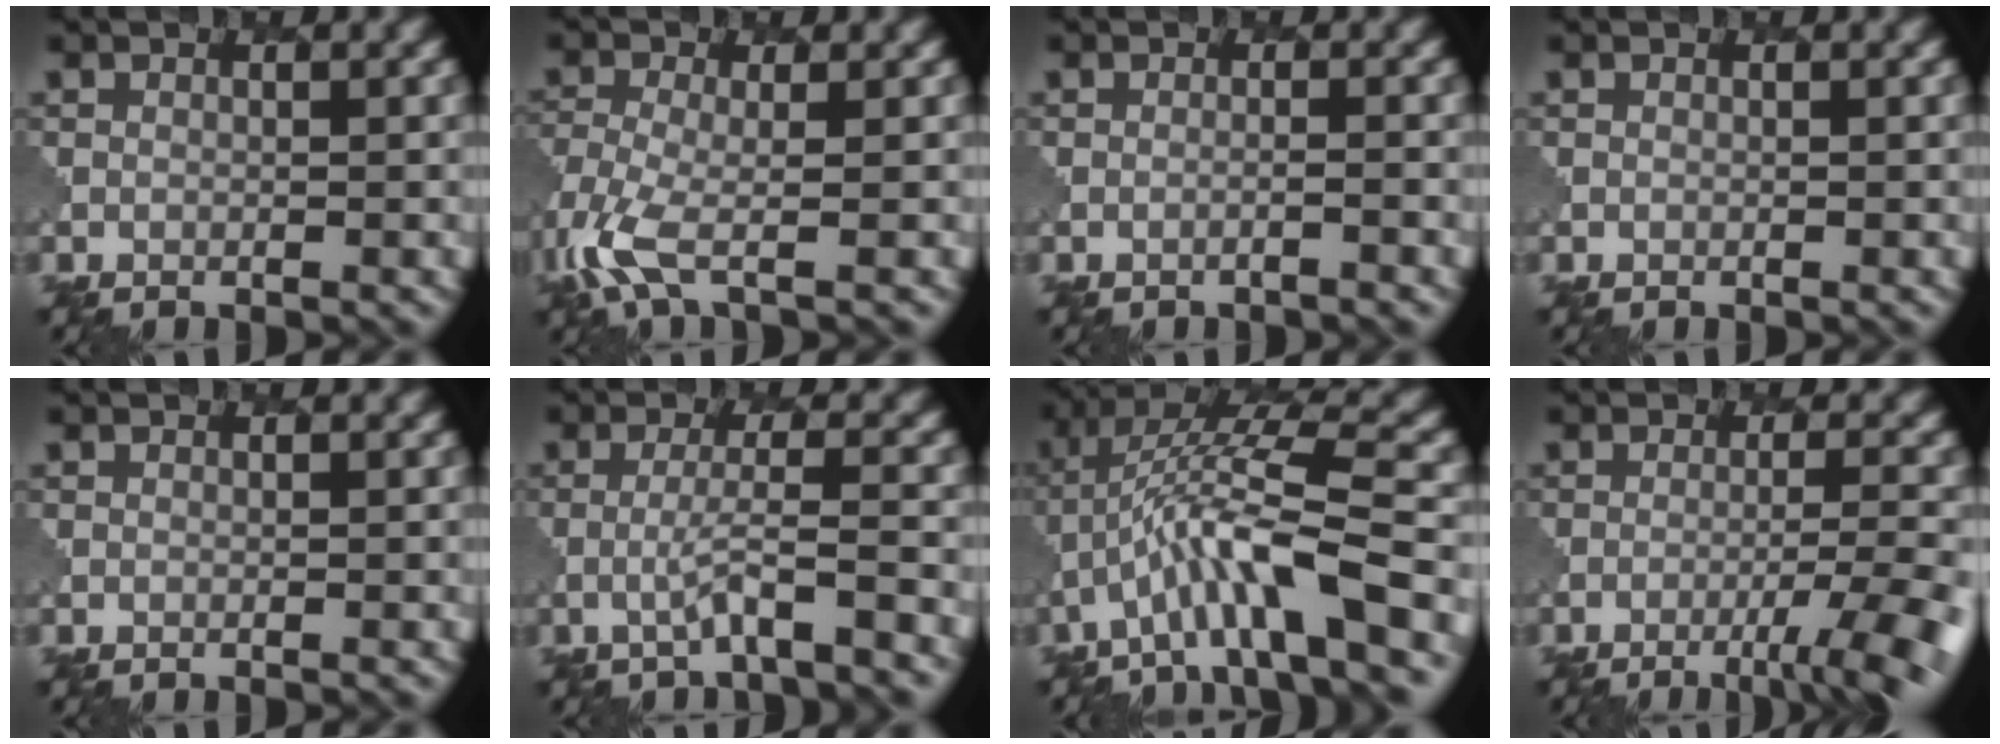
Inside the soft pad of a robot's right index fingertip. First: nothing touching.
{"total": 4.7, "force": [-2.3, 1.5, 3.7], "torque": [-0.100, -0.014, -0.060]}
{"total": 0.8, "force": [-0.4, 0.1, 0.6], "torque": [-0.001, 0.001, -0.018]}
{"total": 0.0}
{"total": 0.0}
{"total": 2.8, "force": [-0.8, 0.1, 2.6], "torque": [-0.047, 0.010, -0.025]}
{"total": 8.2, "force": [-2.7, 1.8, 7.5], "torque": [-0.142, 0.020, -0.049]}
{"total": 5.5, "force": [-2.7, 0.9, 4.7], "torque": [-0.068, 0.003, -0.044]}